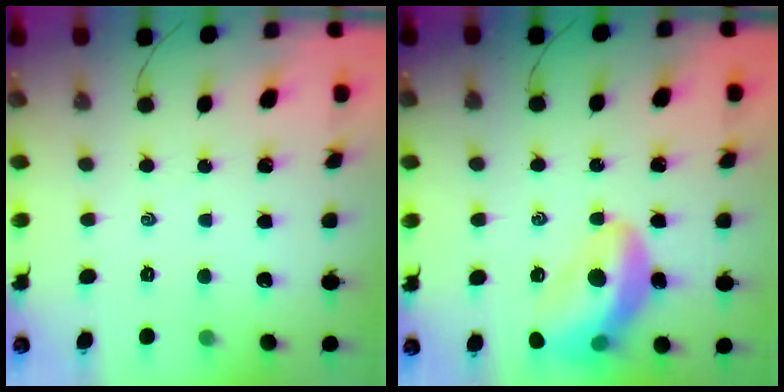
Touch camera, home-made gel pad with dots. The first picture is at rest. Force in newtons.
{"total": 15.1, "press": 14.8, "slide": 2.9}